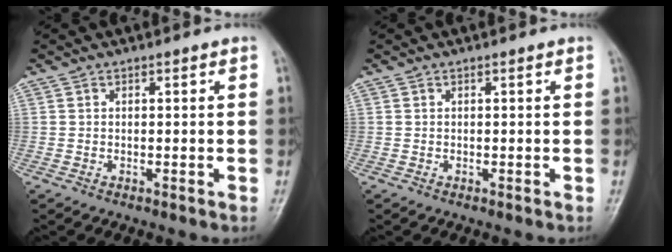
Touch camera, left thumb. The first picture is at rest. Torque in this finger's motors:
{"motor_torque": [-0.03, 0.03, 0.02, -0.02, 0.00]}